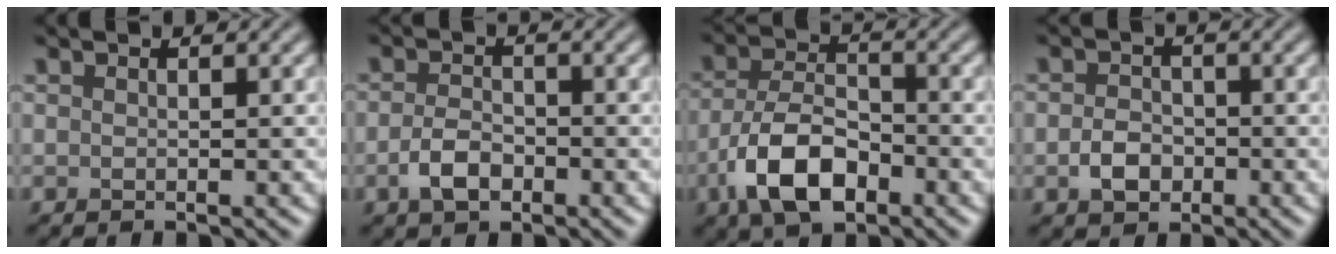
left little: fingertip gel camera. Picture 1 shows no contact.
{"total": 2.8, "force": [-1.3, 1.6, 1.8], "torque": [-0.035, 0.001, -0.030]}
{"total": 7.0, "force": [-3.4, 3.6, 4.9], "torque": [-0.097, -0.002, -0.072]}
{"total": 2.7, "force": [-1.0, 2.1, 1.5], "torque": [-0.025, 0.000, -0.025]}